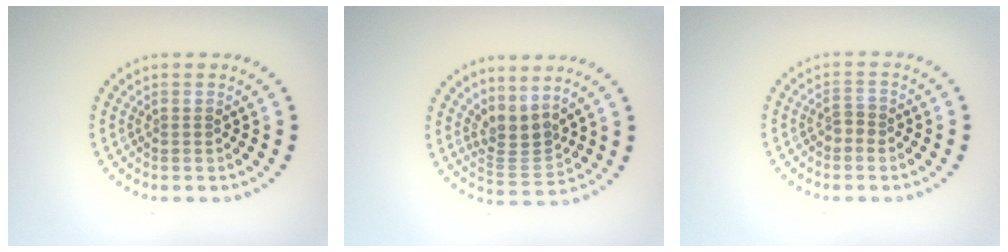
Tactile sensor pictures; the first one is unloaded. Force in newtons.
{"total": 2.8, "press": 1.9, "slide": 2.1}
{"total": 1.2, "press": 1.1, "slide": 0.5}